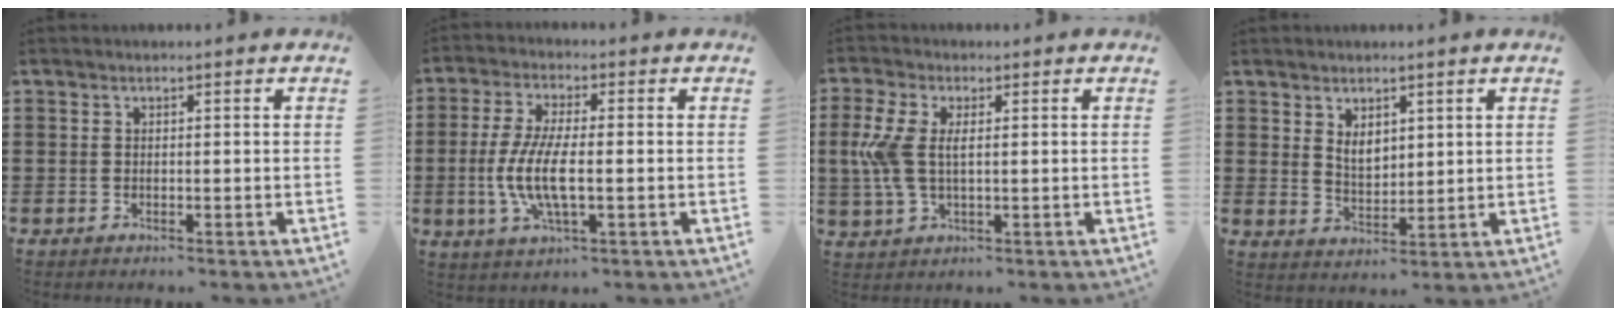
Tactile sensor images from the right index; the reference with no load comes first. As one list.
[{"total": 8.1, "force": [-1.7, 2.6, 7.5], "torque": [-0.171, -0.012, -0.037]}, {"total": 6.5, "force": [0.9, 3.1, 5.7], "torque": [-0.147, -0.003, 0.006]}, {"total": 3.4, "force": [1.9, 2.0, 1.9], "torque": [-0.035, 0.002, 0.033]}]